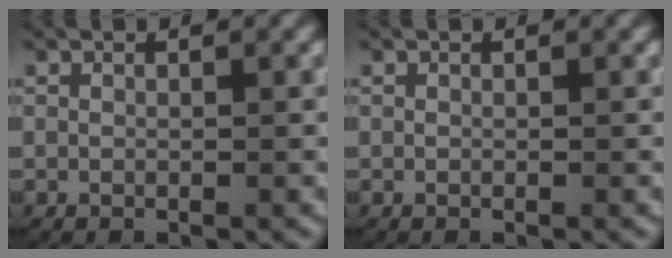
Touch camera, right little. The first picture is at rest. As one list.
[{"total": 0.0}]